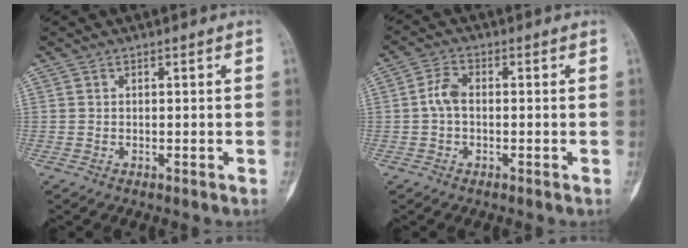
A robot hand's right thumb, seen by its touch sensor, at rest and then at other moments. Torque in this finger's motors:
{"motor_torque": [1.40, 1.36, 0.90, -0.95, 0.40]}